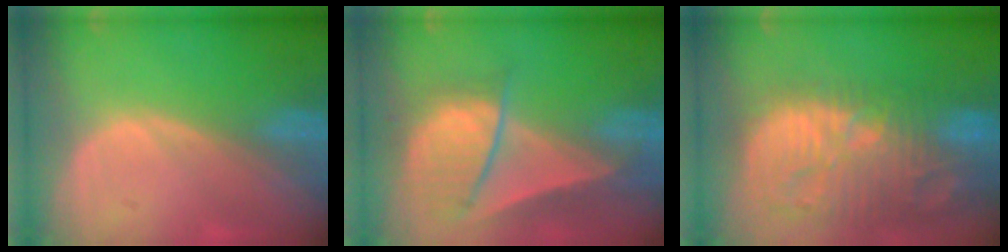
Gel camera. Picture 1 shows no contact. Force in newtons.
{"total": 8.9, "press": 7.9, "slide": 4.2}
{"total": 14.8, "press": 12.8, "slide": 7.3}